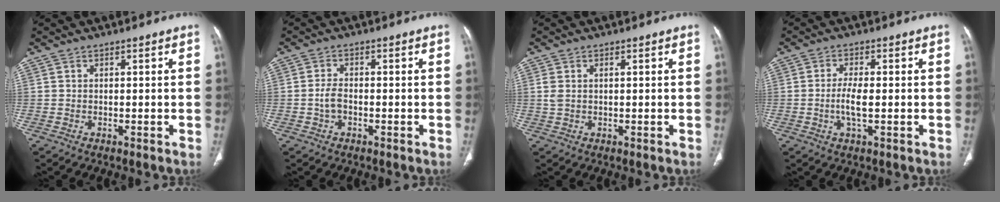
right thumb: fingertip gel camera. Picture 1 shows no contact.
{"total": 2.7, "force": [-0.7, 1.7, 2.0], "torque": [-0.038, 0.012, -0.016]}
{"total": 2.3, "force": [0.5, 1.3, 1.8], "torque": [-0.057, 0.011, 0.013]}
{"total": 4.5, "force": [-0.6, 1.5, 4.2], "torque": [-0.089, -0.001, -0.013]}